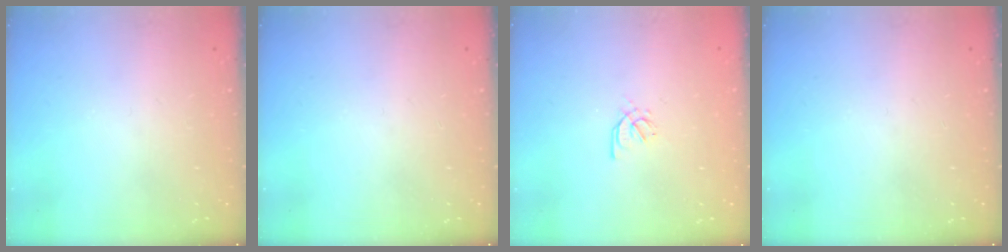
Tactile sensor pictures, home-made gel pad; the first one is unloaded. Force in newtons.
{"total": 0.0}
{"total": 2.6, "press": 2.5, "slide": 0.7}
{"total": 0.0}